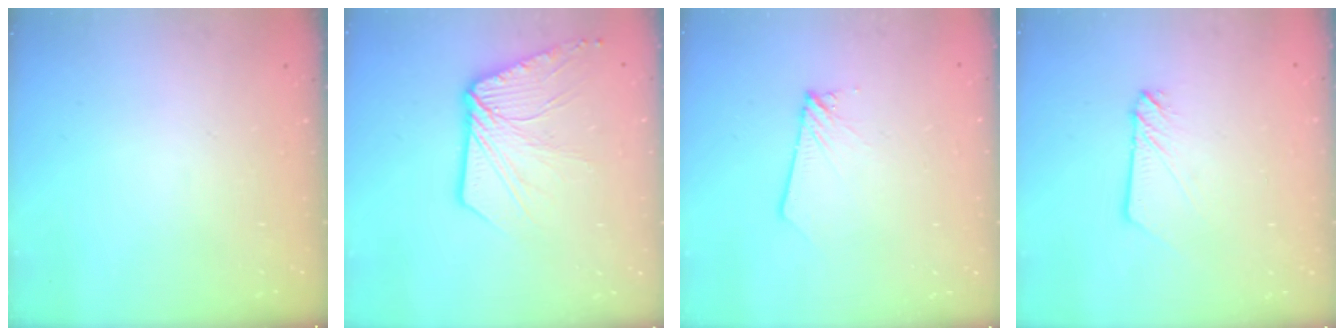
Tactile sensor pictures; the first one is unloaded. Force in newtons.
{"total": 12.8, "press": 12.7, "slide": 1.4}
{"total": 1.8, "press": 1.8, "slide": 0.1}
{"total": 3.3, "press": 3.3, "slide": 0.3}